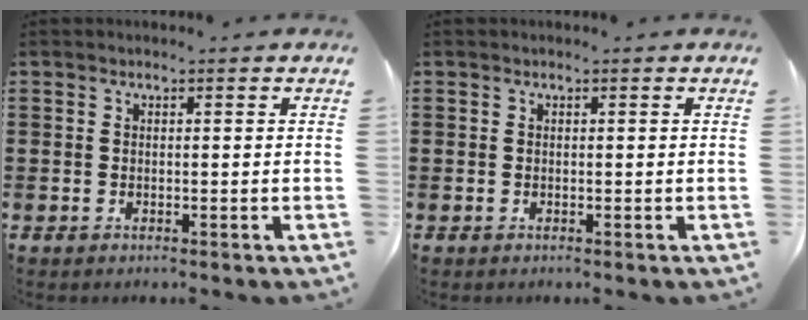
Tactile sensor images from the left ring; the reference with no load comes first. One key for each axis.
{"total": 0.0}